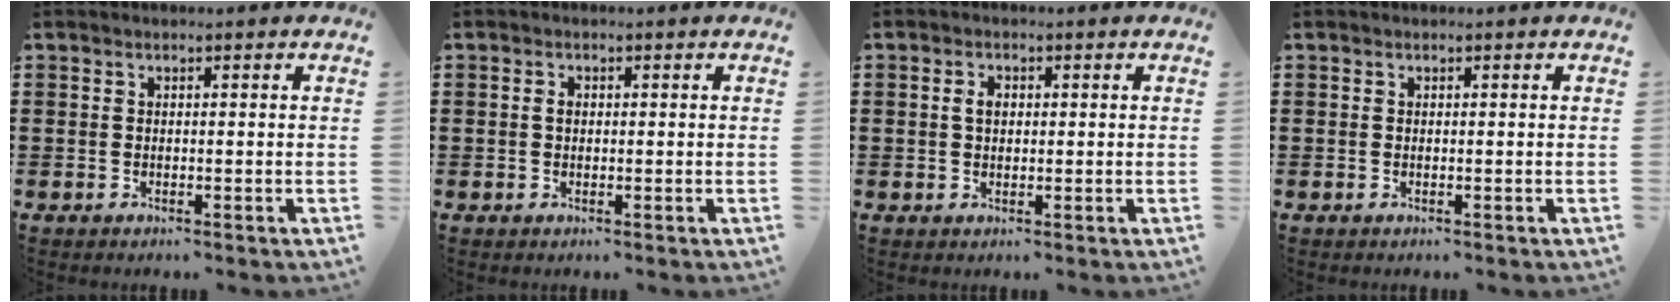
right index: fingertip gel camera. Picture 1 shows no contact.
{"total": 1.2, "force": [0.1, 0.7, 0.9], "torque": [-0.020, 0.004, 0.001]}
{"total": 2.1, "force": [0.4, 1.3, 1.6], "torque": [-0.033, 0.008, 0.006]}
{"total": 0.0}